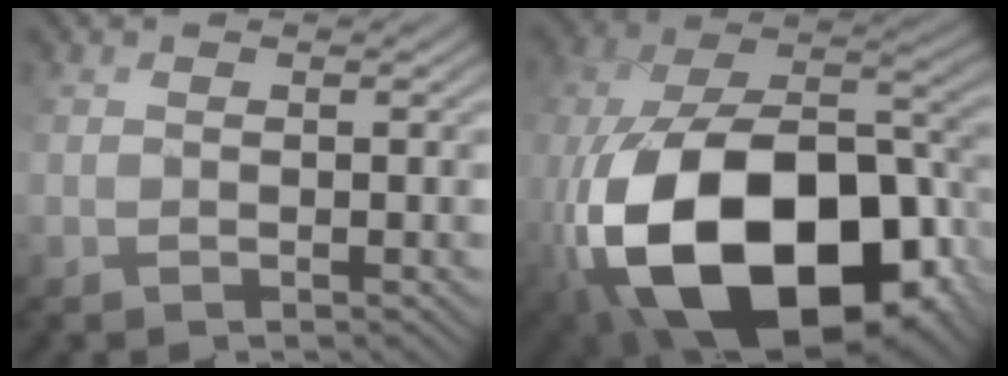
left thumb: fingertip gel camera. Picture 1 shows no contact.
{"total": 21.4, "force": [-7.0, 13.2, 15.2], "torque": [-0.336, -0.073, -0.064]}